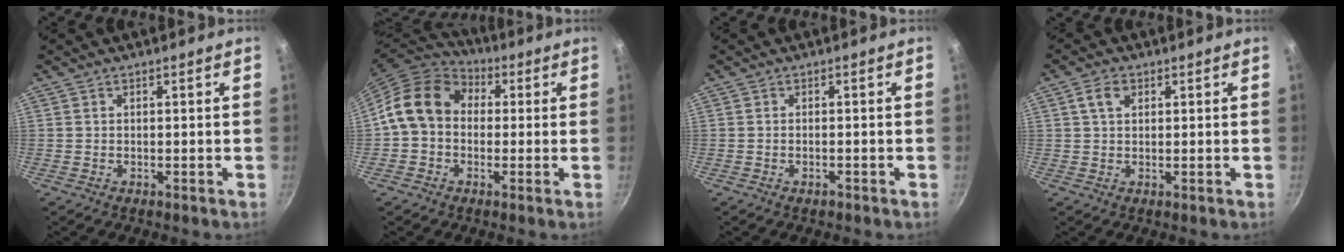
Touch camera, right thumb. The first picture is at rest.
{"total": 13.2, "force": [1.3, 10.5, 7.9], "torque": [-0.114, 0.030, 0.004]}
{"total": 0.9, "force": [-0.6, 0.3, 0.6], "torque": [-0.012, 0.006, -0.010]}
{"total": 3.4, "force": [1.3, 2.2, 2.3], "torque": [-0.038, 0.003, 0.021]}